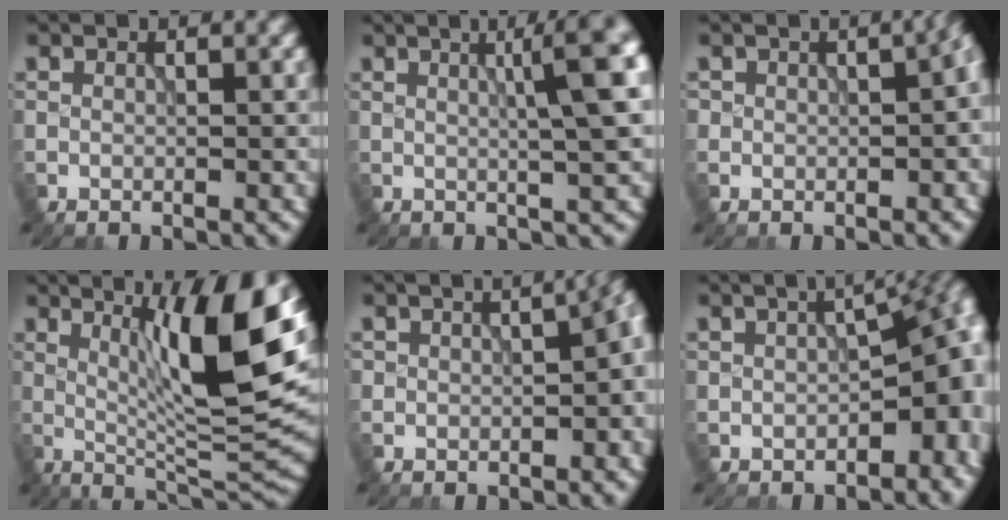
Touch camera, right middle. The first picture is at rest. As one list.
[{"total": 7.1, "force": [1.6, 1.4, 6.8], "torque": [-0.057, 0.027, 0.017]}, {"total": 5.3, "force": [0.3, 3.1, 4.3], "torque": [-0.036, 0.005, 0.004]}, {"total": 11.0, "force": [3.1, 1.8, 10.4], "torque": [-0.155, -0.009, 0.059]}, {"total": 6.6, "force": [0.2, 3.5, 5.5], "torque": [-0.056, 0.005, 0.000]}, {"total": 9.9, "force": [-1.4, 5.4, 8.1], "torque": [-0.067, -0.007, -0.022]}]